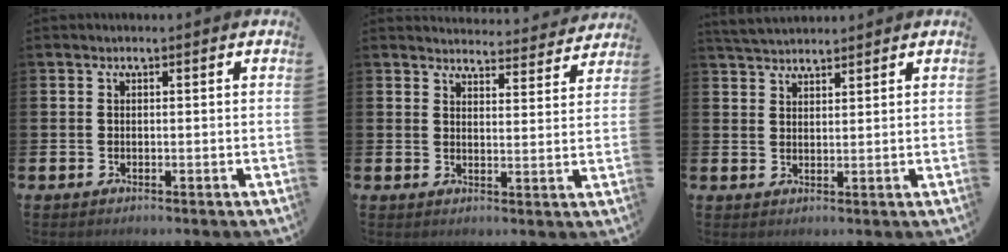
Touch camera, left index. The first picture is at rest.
{"total": 4.1, "force": [4.0, 0.5, 0.1], "torque": [0.001, -0.034, 0.068]}
{"total": 3.5, "force": [3.4, 0.5, 0.3], "torque": [-0.010, -0.014, 0.063]}